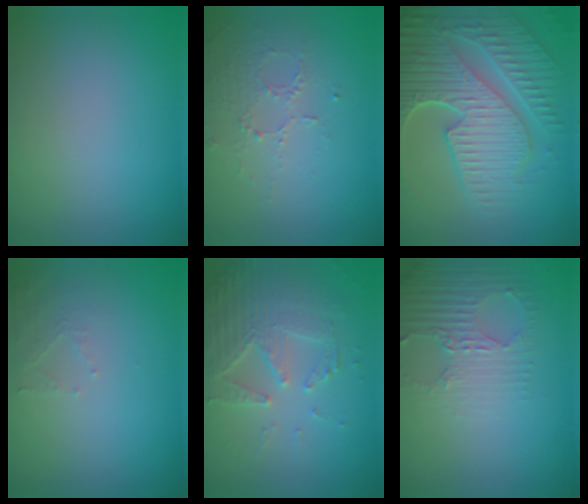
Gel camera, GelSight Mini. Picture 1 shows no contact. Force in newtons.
{"total": 1.6, "press": 1.0, "slide": 1.3}
{"total": 8.9, "press": 6.4, "slide": 6.1}
{"total": 1.4, "press": 1.3, "slide": 0.3}
{"total": 3.9, "press": 3.7, "slide": 1.4}
{"total": 2.9, "press": 2.3, "slide": 1.8}